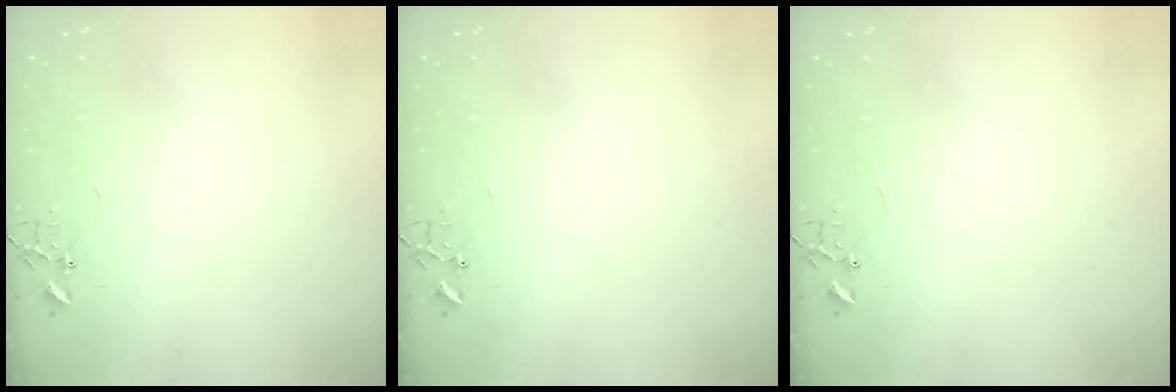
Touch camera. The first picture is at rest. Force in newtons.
{"total": 0.0}
{"total": 0.0}